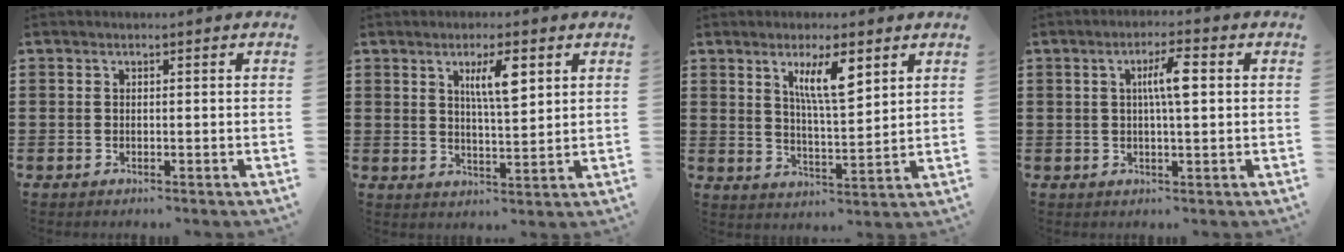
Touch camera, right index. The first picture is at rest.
{"total": 5.8, "force": [2.5, 1.5, 5.0], "torque": [-0.090, 0.003, 0.037]}
{"total": 7.8, "force": [3.9, 2.1, 6.4], "torque": [-0.126, 0.005, 0.065]}
{"total": 5.2, "force": [1.2, 1.1, 4.9], "torque": [-0.090, 0.008, 0.013]}